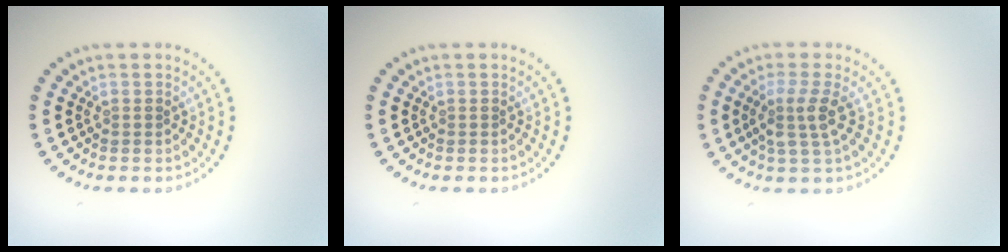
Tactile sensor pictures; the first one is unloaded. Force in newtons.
{"total": 0.0}
{"total": 2.7, "press": 2.2, "slide": 1.6}